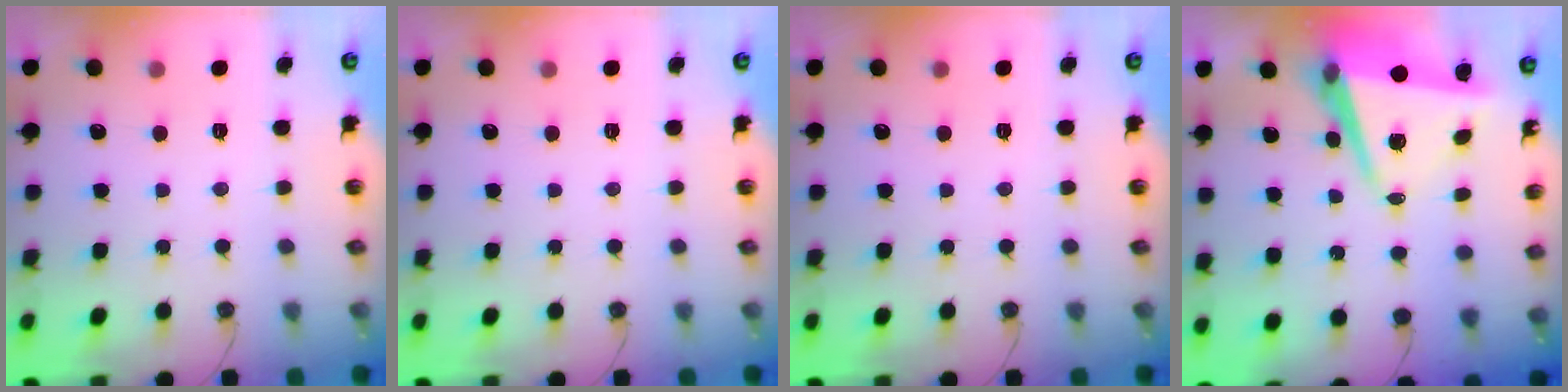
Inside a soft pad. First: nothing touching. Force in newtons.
{"total": 0.0}
{"total": 0.0}
{"total": 9.2, "press": 9.1, "slide": 1.3}